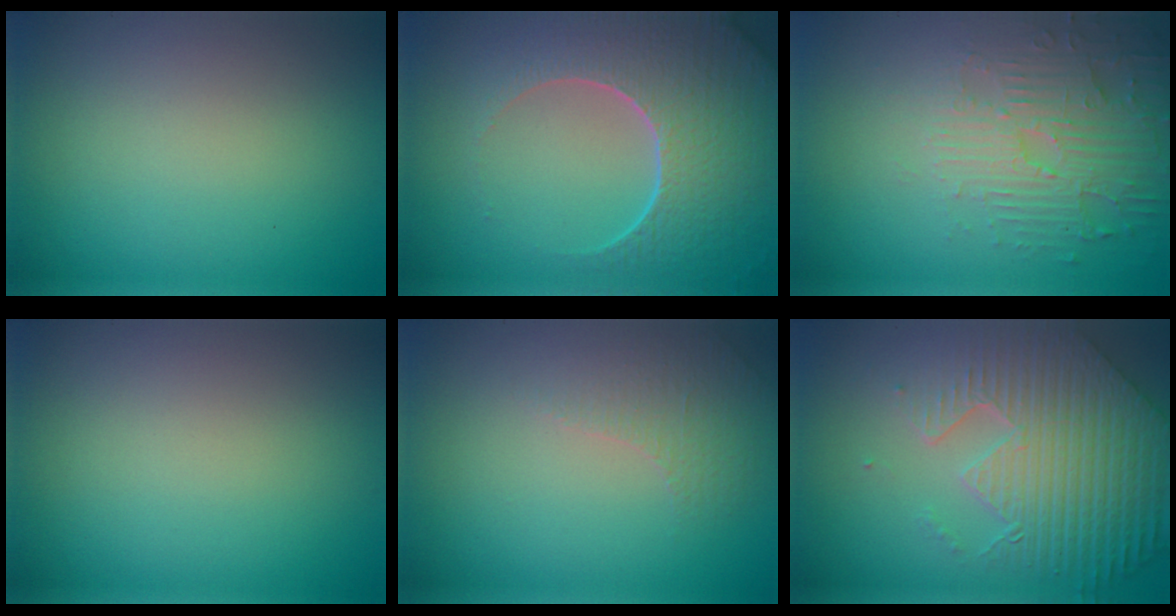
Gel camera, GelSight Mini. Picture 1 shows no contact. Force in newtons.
{"total": 8.4, "press": 6.4, "slide": 5.4}
{"total": 5.0, "press": 3.9, "slide": 3.2}
{"total": 0.0}
{"total": 1.3, "press": 0.9, "slide": 0.9}
{"total": 9.2, "press": 6.5, "slide": 6.6}